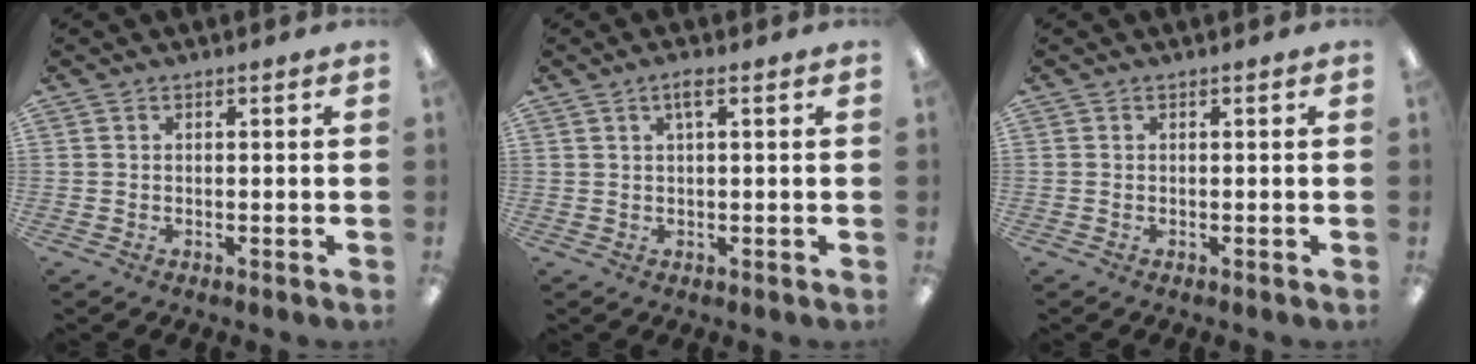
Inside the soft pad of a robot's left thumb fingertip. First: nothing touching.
{"total": 2.7, "force": [1.4, 0.8, 2.3], "torque": [-0.041, 0.005, 0.019]}
{"total": 0.0}